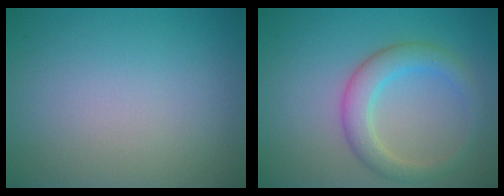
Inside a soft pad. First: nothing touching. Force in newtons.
{"total": 3.7, "press": 3.7, "slide": 0.2}